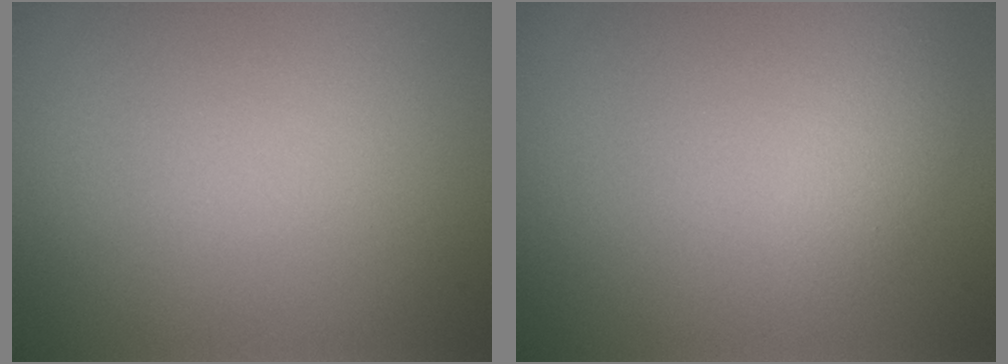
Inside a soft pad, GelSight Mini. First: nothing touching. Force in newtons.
{"total": 1.6, "press": 1.6, "slide": 0.1}